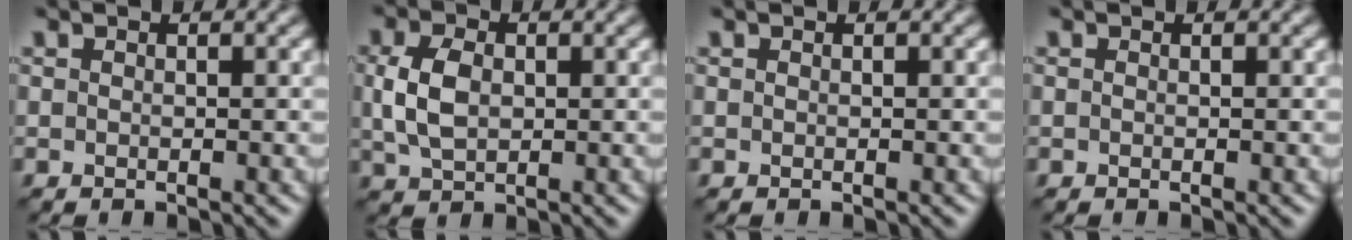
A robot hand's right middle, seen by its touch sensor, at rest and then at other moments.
{"total": 4.1, "force": [0.4, 2.8, 3.0], "torque": [-0.071, 0.001, 0.008]}
{"total": 0.0}
{"total": 0.0}